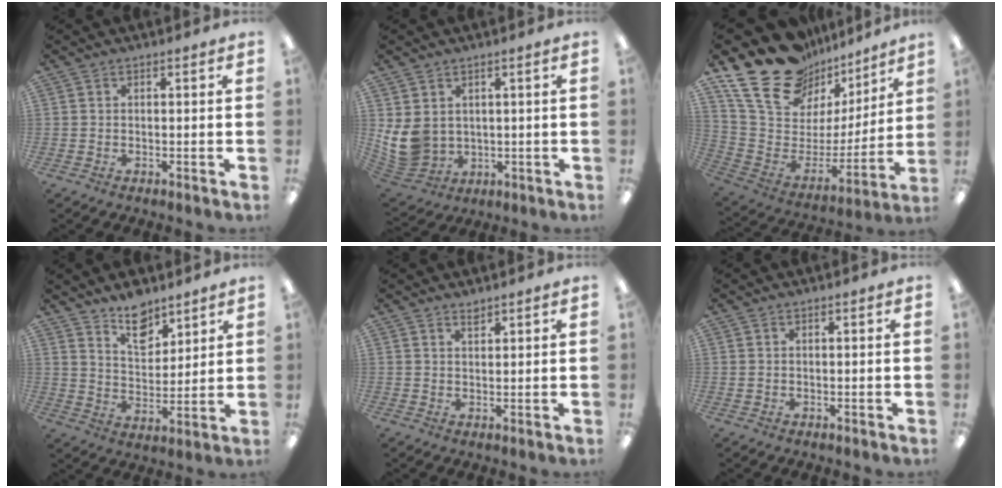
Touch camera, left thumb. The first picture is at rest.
{"total": 9.1, "force": [1.7, 7.7, 4.6], "torque": [-0.124, -0.014, 0.037]}
{"total": 22.7, "force": [16.8, 12.2, 9.1], "torque": [-0.156, -0.121, 0.312]}
{"total": 10.2, "force": [8.1, 5.1, 3.4], "torque": [-0.047, -0.051, 0.149]}
{"total": 1.8, "force": [1.8, 0.5, 0.3], "torque": [0.000, -0.007, 0.032]}
{"total": 0.8, "force": [0.5, 0.5, 0.1], "torque": [-0.002, 0.002, 0.010]}